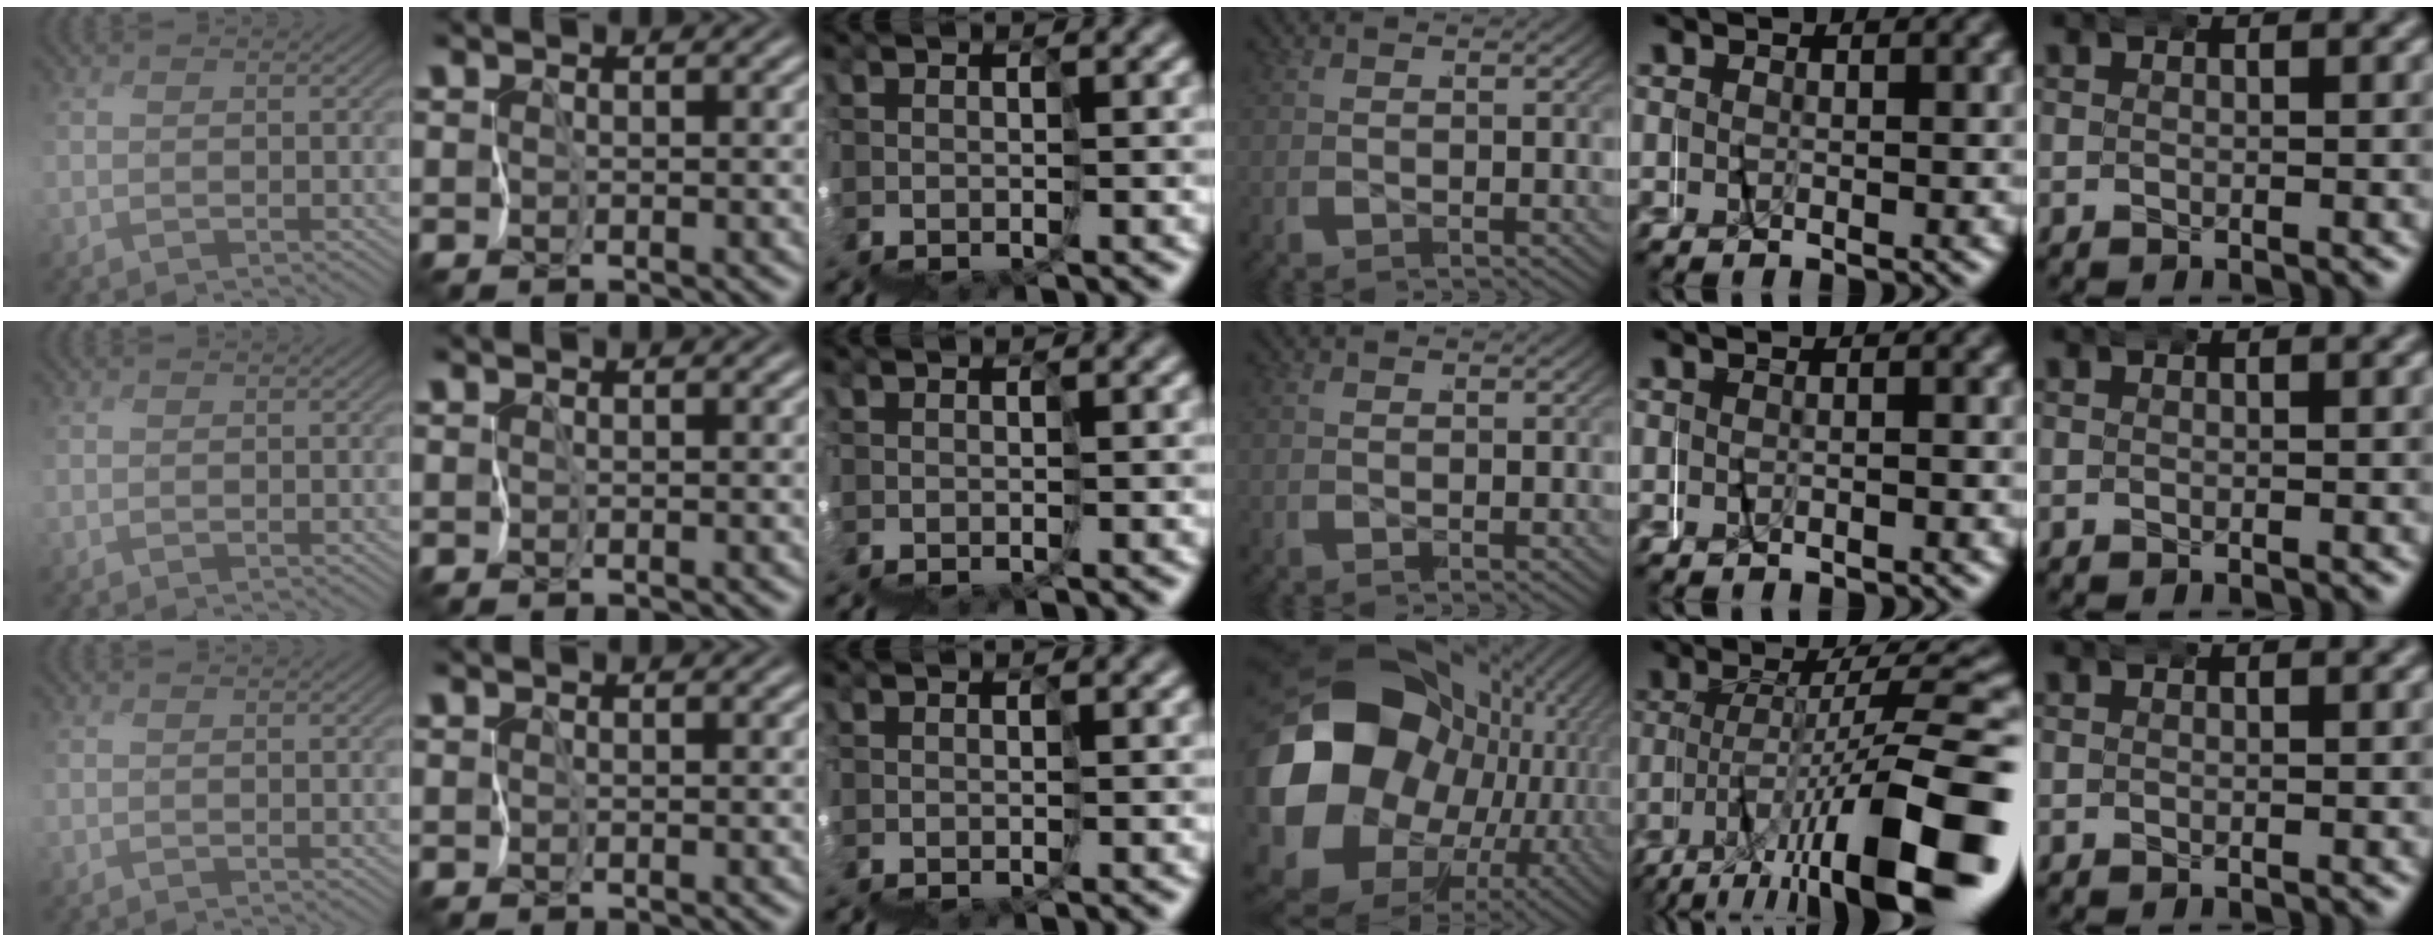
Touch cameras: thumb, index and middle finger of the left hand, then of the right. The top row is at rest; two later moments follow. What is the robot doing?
{"motion": "wrap", "object": "napkin"}